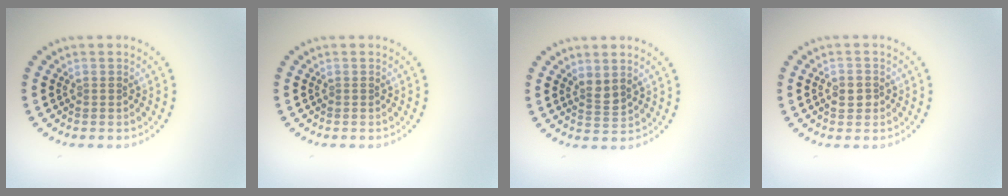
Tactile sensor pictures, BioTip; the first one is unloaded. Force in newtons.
{"total": 0.0}
{"total": 1.5, "press": 1.2, "slide": 0.9}
{"total": 1.7, "press": 1.7, "slide": 0.1}